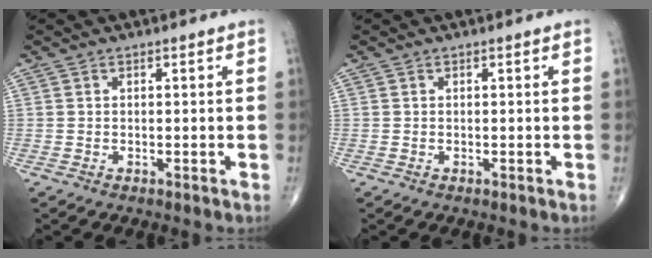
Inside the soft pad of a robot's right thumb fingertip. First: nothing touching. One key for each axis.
{"total": 0.0}